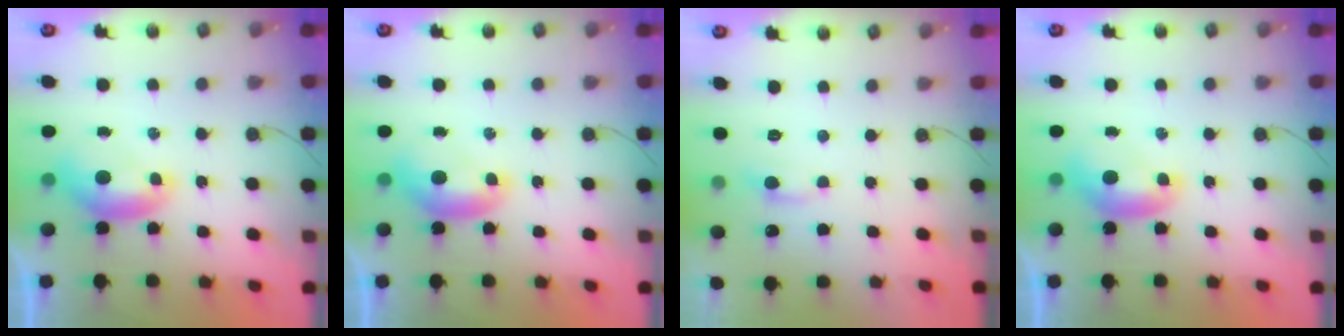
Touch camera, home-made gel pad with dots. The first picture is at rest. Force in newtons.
{"total": 0.0}
{"total": 1.2, "press": 0.9, "slide": 0.7}
{"total": 0.0}